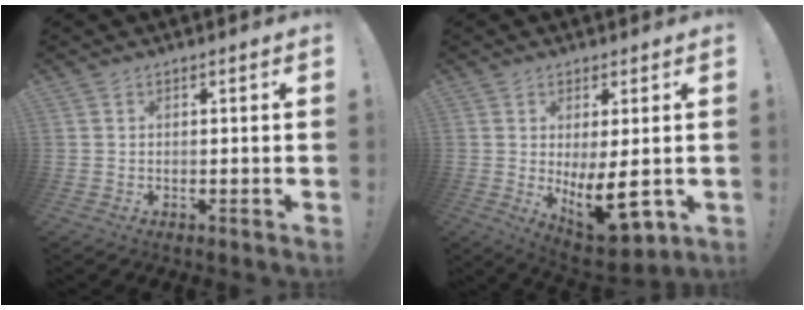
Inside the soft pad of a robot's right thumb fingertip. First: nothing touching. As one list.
[{"total": 12.6, "force": [-0.7, 4.5, 11.8], "torque": [-0.178, -0.024, 0.000]}]